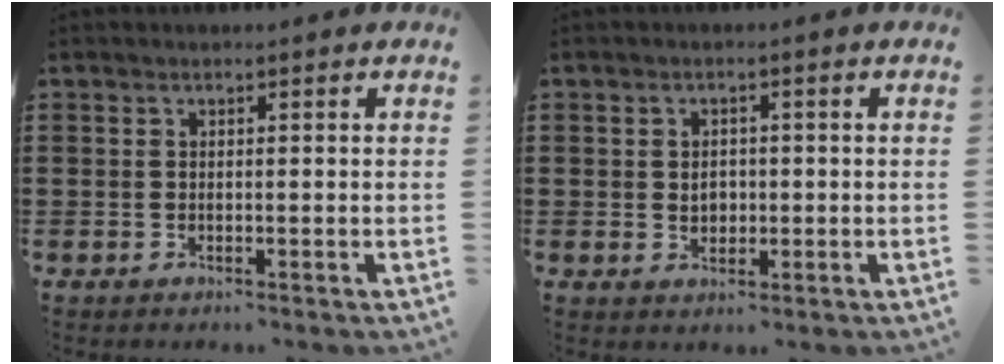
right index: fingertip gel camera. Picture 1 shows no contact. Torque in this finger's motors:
{"motor_torque": [0.93, 1.21, 0.06, 0.01]}